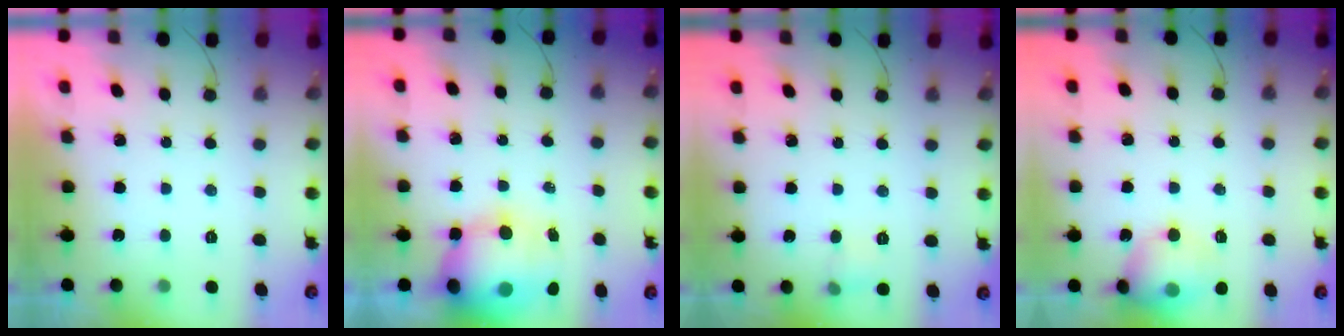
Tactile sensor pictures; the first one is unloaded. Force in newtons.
{"total": 15.3, "press": 14.9, "slide": 3.7}
{"total": 4.5, "press": 4.3, "slide": 1.4}
{"total": 12.0, "press": 11.9, "slide": 1.8}